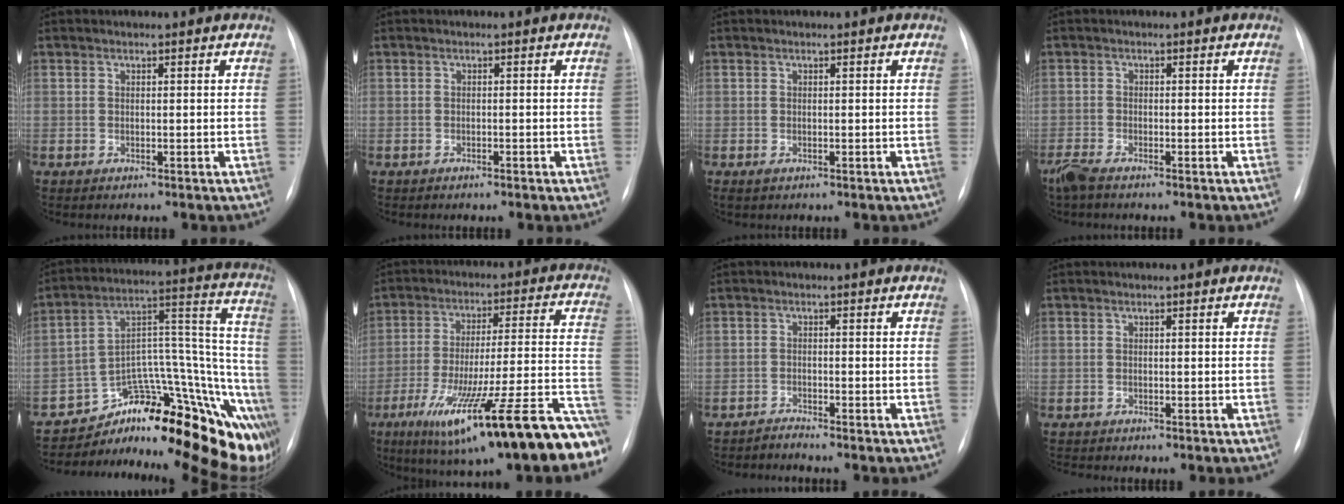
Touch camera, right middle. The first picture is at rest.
{"total": 0.6, "force": [-0.5, 0.2, 0.4], "torque": [-0.012, -0.001, -0.006]}
{"total": 0.5, "force": [-0.3, 0.3, 0.3], "torque": [-0.007, -0.001, -0.003]}
{"total": 2.9, "force": [-2.4, 0.4, 1.5], "torque": [-0.040, -0.009, -0.048]}
{"total": 24.0, "force": [-18.3, 9.1, 12.6], "torque": [-0.073, 0.080, -0.235]}
{"total": 25.8, "force": [-15.8, 2.7, 20.3], "torque": [-0.228, -0.010, -0.249]}
{"total": 1.5, "force": [-1.4, -0.4, -0.3], "torque": [0.007, -0.008, -0.025]}
{"total": 0.7, "force": [-0.7, -0.1, 0.0], "torque": [-0.002, -0.005, -0.011]}